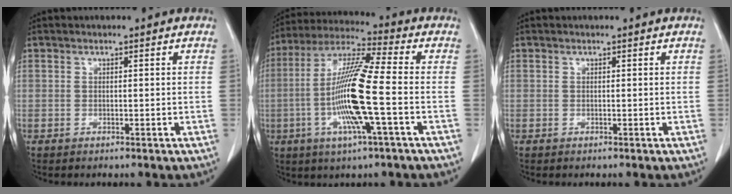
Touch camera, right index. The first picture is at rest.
{"total": 14.8, "force": [-2.9, 0.1, 14.5], "torque": [-0.292, -0.005, -0.065]}
{"total": 0.0}